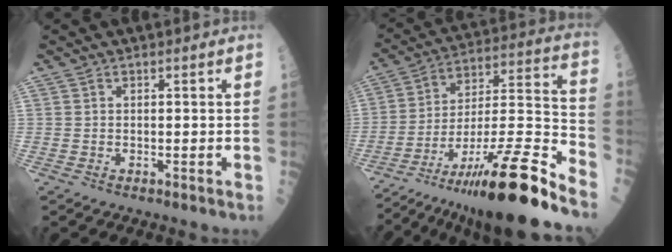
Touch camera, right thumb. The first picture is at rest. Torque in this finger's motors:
{"motor_torque": [3.33, 1.36, 1.56, -1.22, 0.46]}